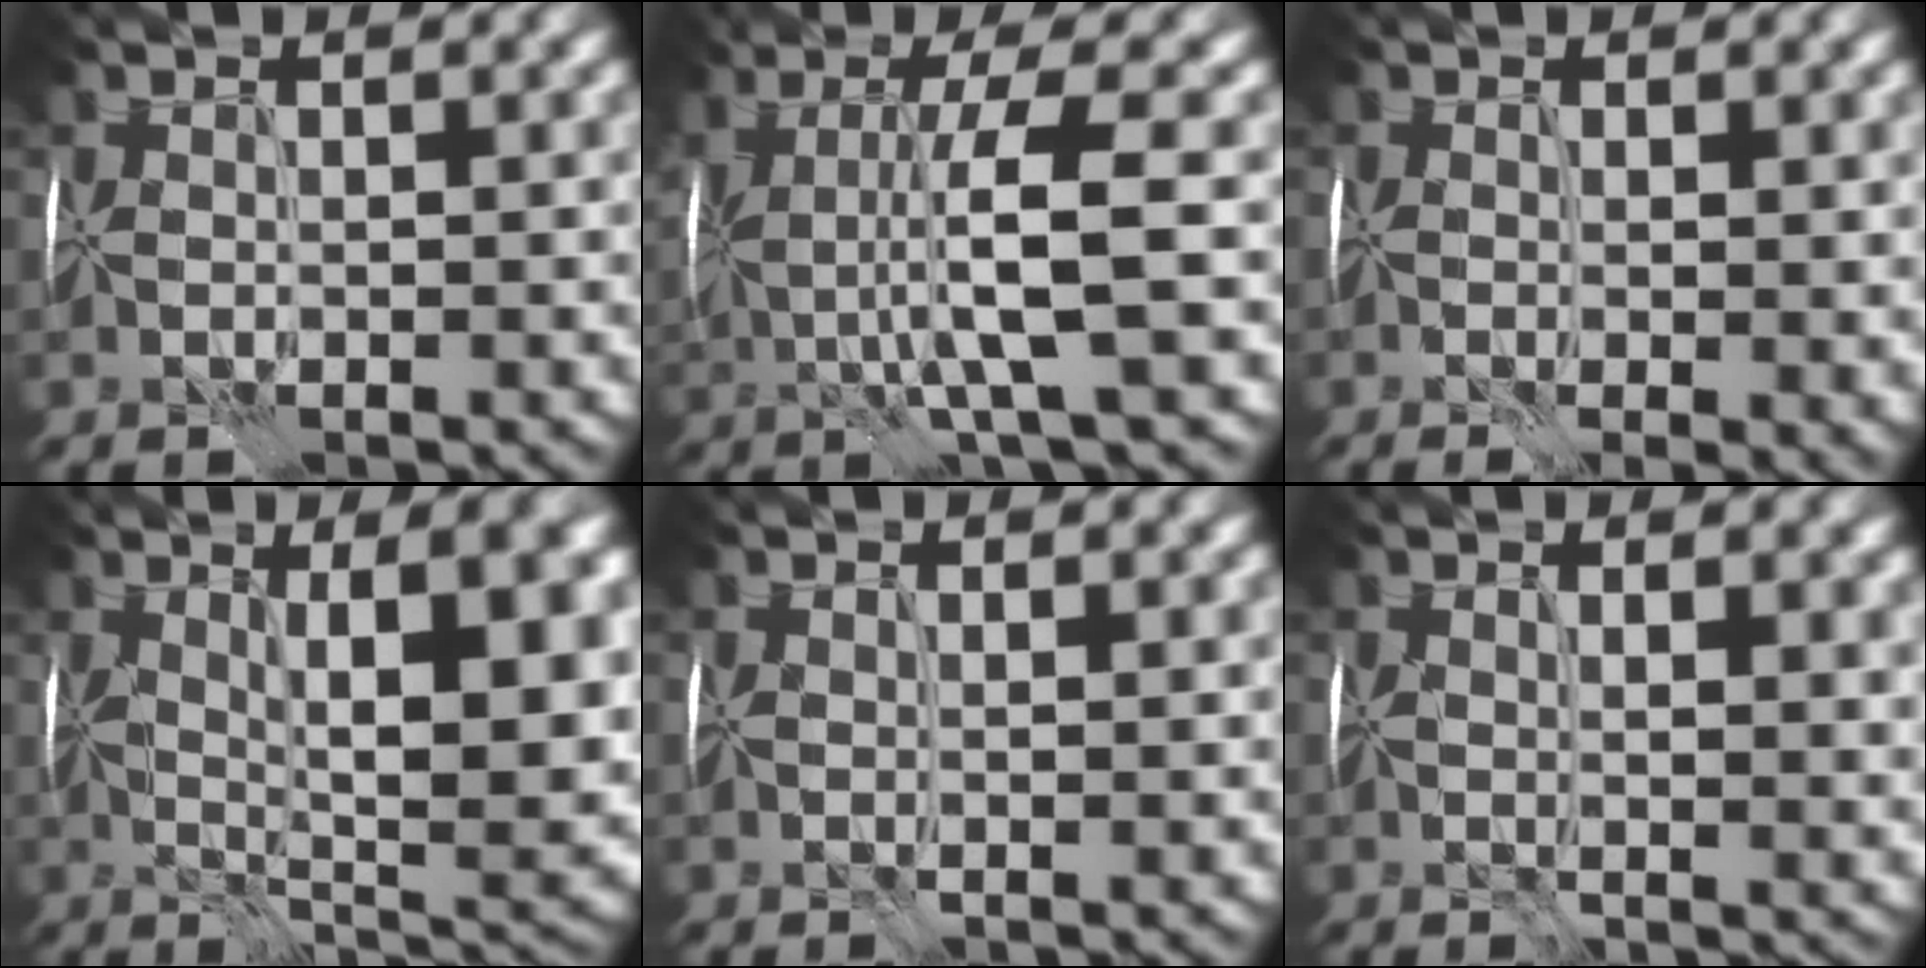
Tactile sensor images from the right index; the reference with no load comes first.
{"total": 7.1, "force": [-0.3, 1.1, 7.0], "torque": [-0.137, 0.000, -0.004]}
{"total": 3.2, "force": [-0.4, 1.1, 2.9], "torque": [-0.043, -0.009, -0.004]}
{"total": 13.8, "force": [2.0, 4.7, 12.8], "torque": [-0.169, 0.001, 0.030]}
{"total": 0.8, "force": [0.0, -0.1, 0.8], "torque": [-0.012, -0.002, 0.000]}
{"total": 4.4, "force": [1.0, 1.6, 3.9], "torque": [-0.049, -0.006, 0.017]}